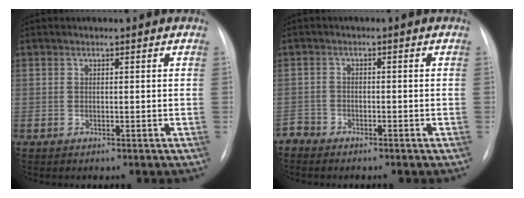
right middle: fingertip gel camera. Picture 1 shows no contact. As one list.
[{"total": 2.1, "force": [-1.9, 0.8, -0.4], "torque": [0.008, 0.000, -0.037]}]